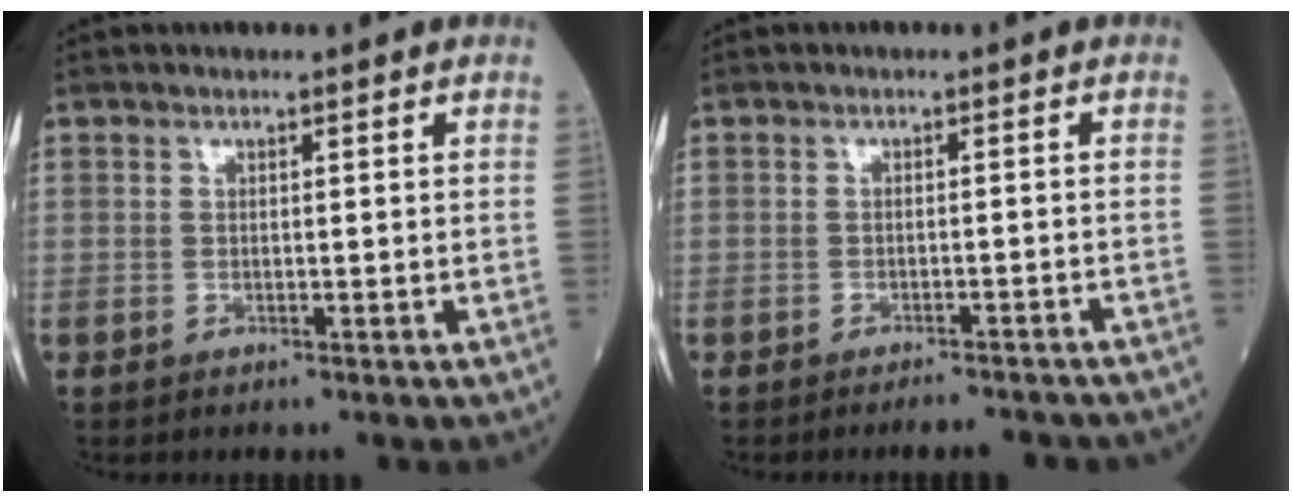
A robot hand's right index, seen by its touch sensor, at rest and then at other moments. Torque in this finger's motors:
{"motor_torque": [-0.67, -0.63, -0.14, -0.08]}